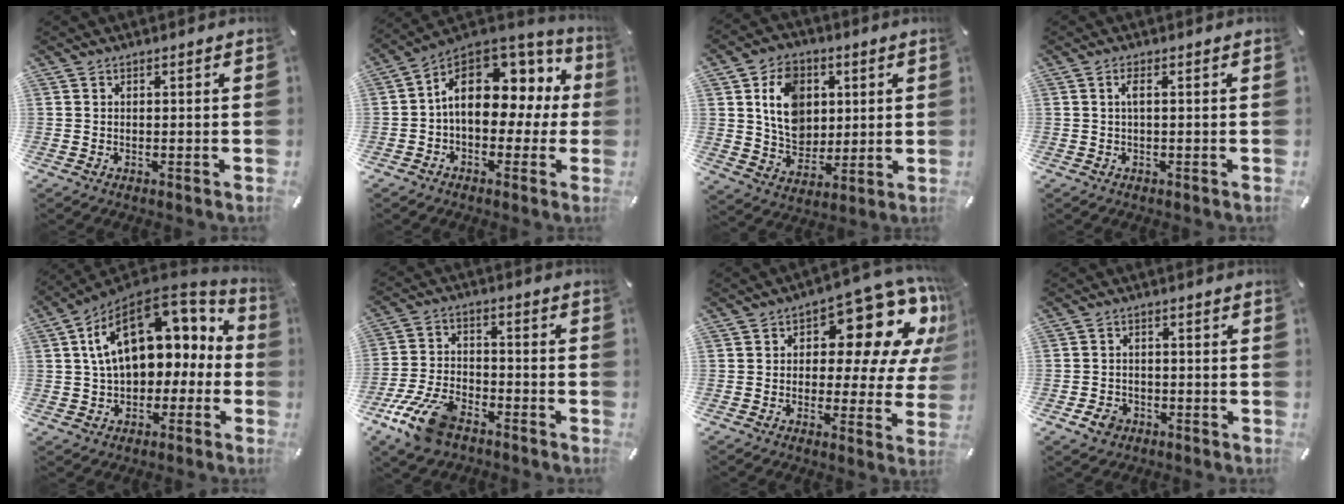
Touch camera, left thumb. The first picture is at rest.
{"total": 15.0, "force": [3.9, 10.2, 10.3], "torque": [-0.153, -0.015, 0.073]}
{"total": 11.9, "force": [3.0, 9.9, 5.9], "torque": [-0.097, 0.012, 0.061]}
{"total": 2.0, "force": [0.1, 0.3, 2.0], "torque": [-0.038, 0.000, 0.001]}
{"total": 19.3, "force": [6.2, 12.4, 13.3], "torque": [-0.241, -0.022, 0.111]}
{"total": 12.4, "force": [-8.0, 6.3, 7.1], "torque": [-0.139, 0.044, -0.148]}
{"total": 15.8, "force": [8.6, 7.8, 10.8], "torque": [-0.133, -0.074, 0.141]}
{"total": 4.1, "force": [-2.0, 3.2, 1.6], "torque": [-0.038, 0.005, -0.040]}